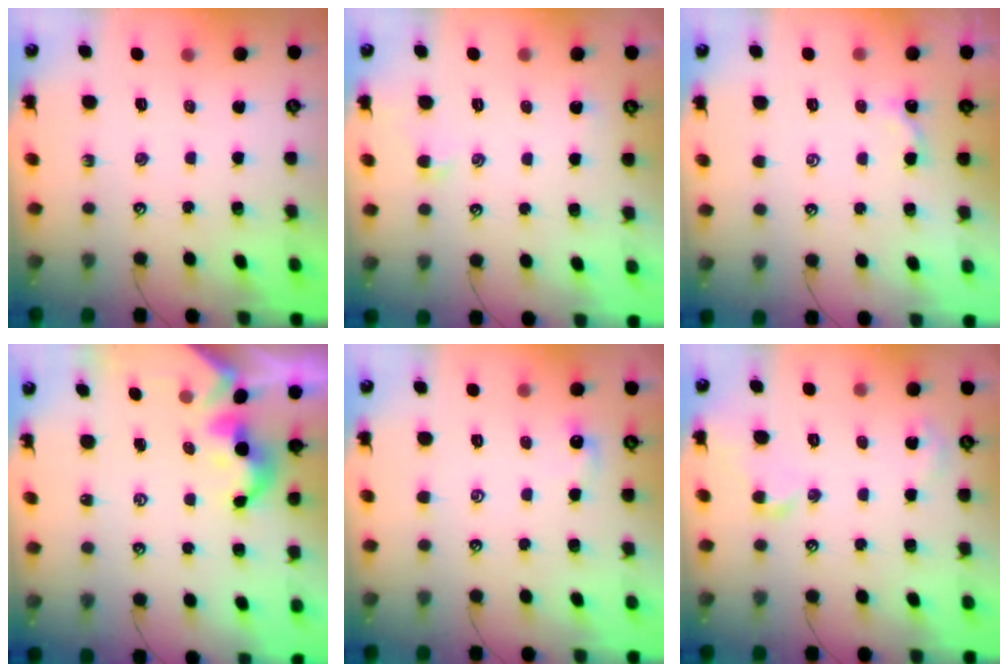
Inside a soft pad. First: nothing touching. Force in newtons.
{"total": 0.7, "press": 0.5, "slide": 0.5}
{"total": 2.1, "press": 2.1, "slide": 0.2}
{"total": 2.0, "press": 2.0, "slide": 0.3}
{"total": 0.0}
{"total": 2.9, "press": 2.8, "slide": 0.6}